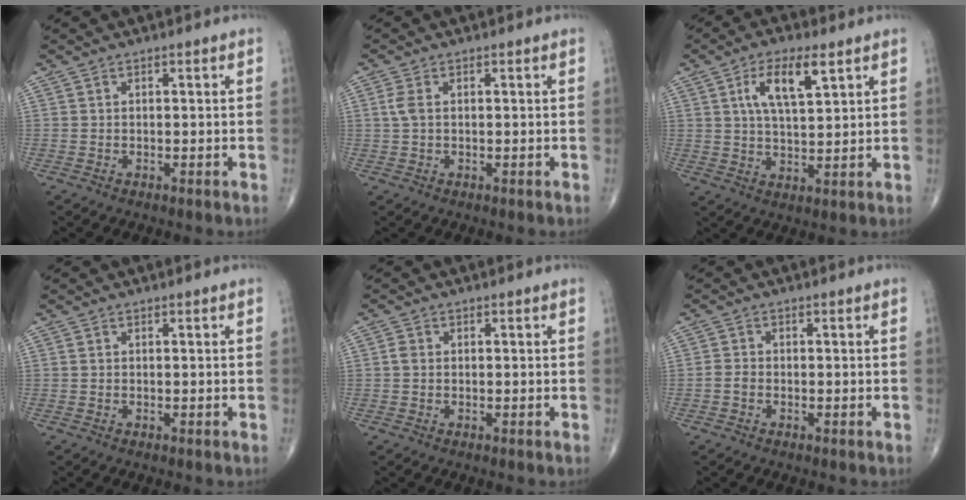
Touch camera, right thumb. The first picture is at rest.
{"total": 2.2, "force": [0.4, 1.2, 1.8], "torque": [-0.052, 0.008, 0.008]}
{"total": 8.8, "force": [3.9, 3.2, 7.3], "torque": [-0.124, -0.012, 0.072]}
{"total": 0.0}
{"total": 1.3, "force": [0.0, 1.0, 0.7], "torque": [-0.011, 0.002, -0.001]}
{"total": 1.3, "force": [-0.6, 0.9, 0.8], "torque": [-0.017, 0.004, -0.013]}